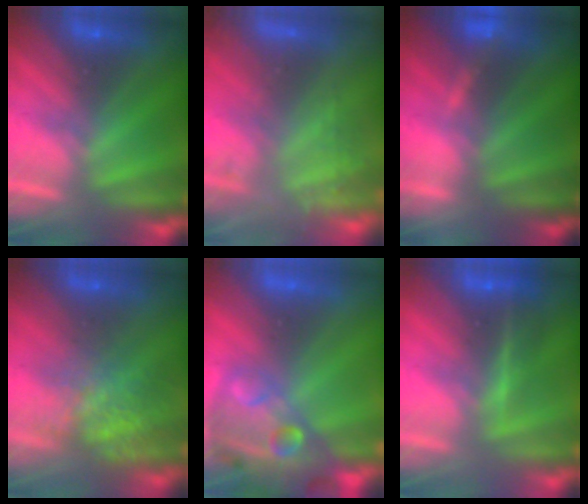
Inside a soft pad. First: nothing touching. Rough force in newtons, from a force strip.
{"total": 8.3}
{"total": 3.5}
{"total": 7.4}
{"total": 7.8}
{"total": 1.7}